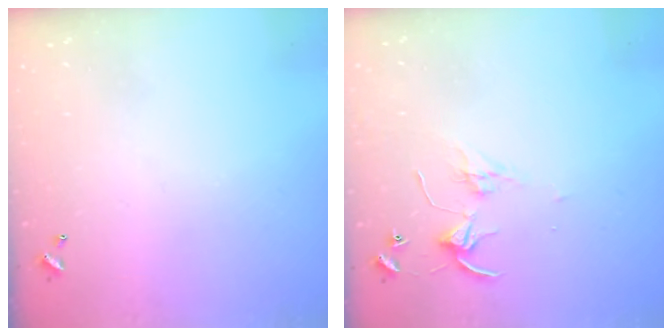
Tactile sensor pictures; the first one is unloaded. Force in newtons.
{"total": 3.6, "press": 3.6, "slide": 0.1}